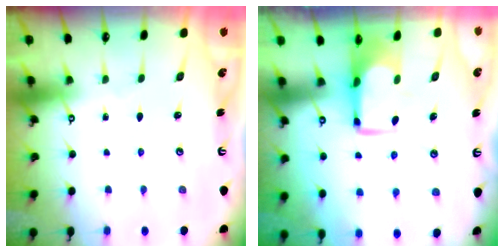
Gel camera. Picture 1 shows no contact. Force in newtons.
{"total": 1.0, "press": 0.7, "slide": 0.7}